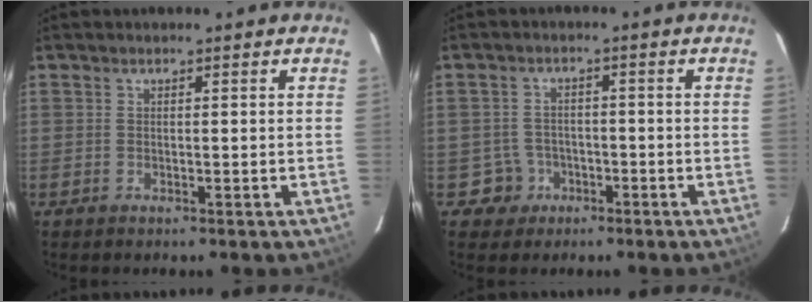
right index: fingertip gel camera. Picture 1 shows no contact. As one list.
[{"total": 4.6, "force": [-2.0, 4.1, -0.2], "torque": [-0.005, 0.022, -0.029]}]